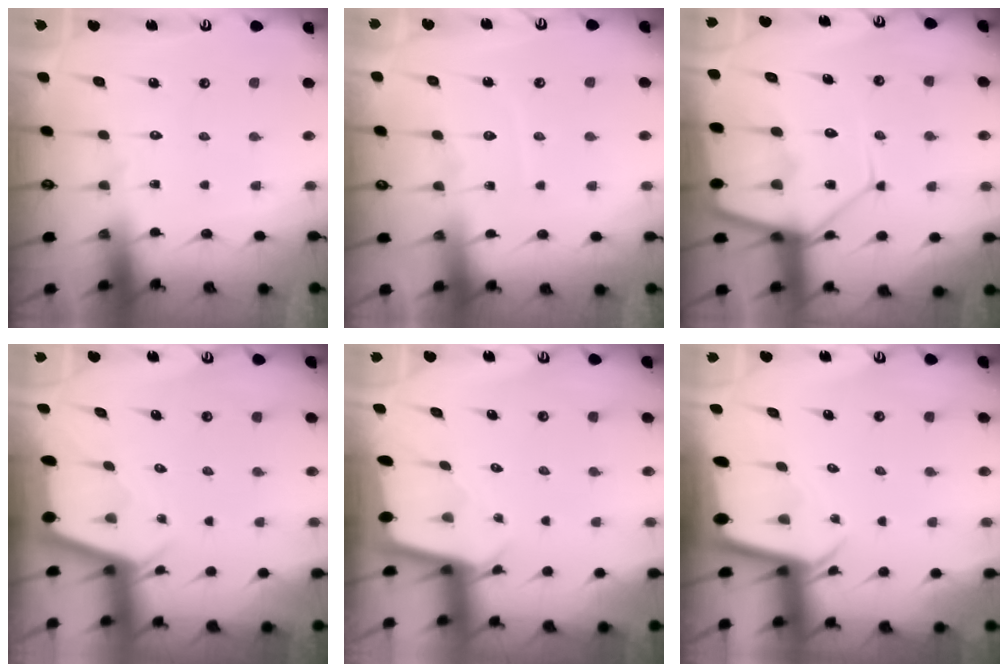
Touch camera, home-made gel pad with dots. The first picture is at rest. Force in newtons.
{"total": 4.5, "press": 4.5, "slide": 0.6}
{"total": 14.4, "press": 14.3, "slide": 1.4}
{"total": 2.4, "press": 2.4, "slide": 0.2}
{"total": 2.4, "press": 2.4, "slide": 0.1}
{"total": 2.7, "press": 2.7, "slide": 0.1}